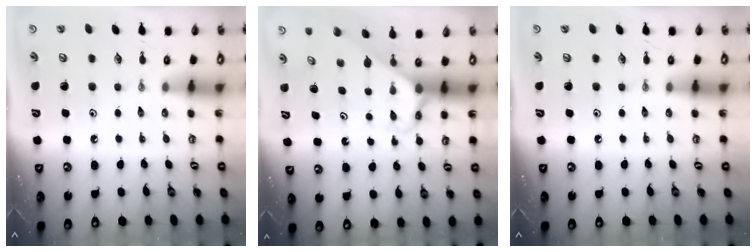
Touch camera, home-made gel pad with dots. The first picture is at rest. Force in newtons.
{"total": 3.0, "press": 3.0, "slide": 0.2}
{"total": 0.0}